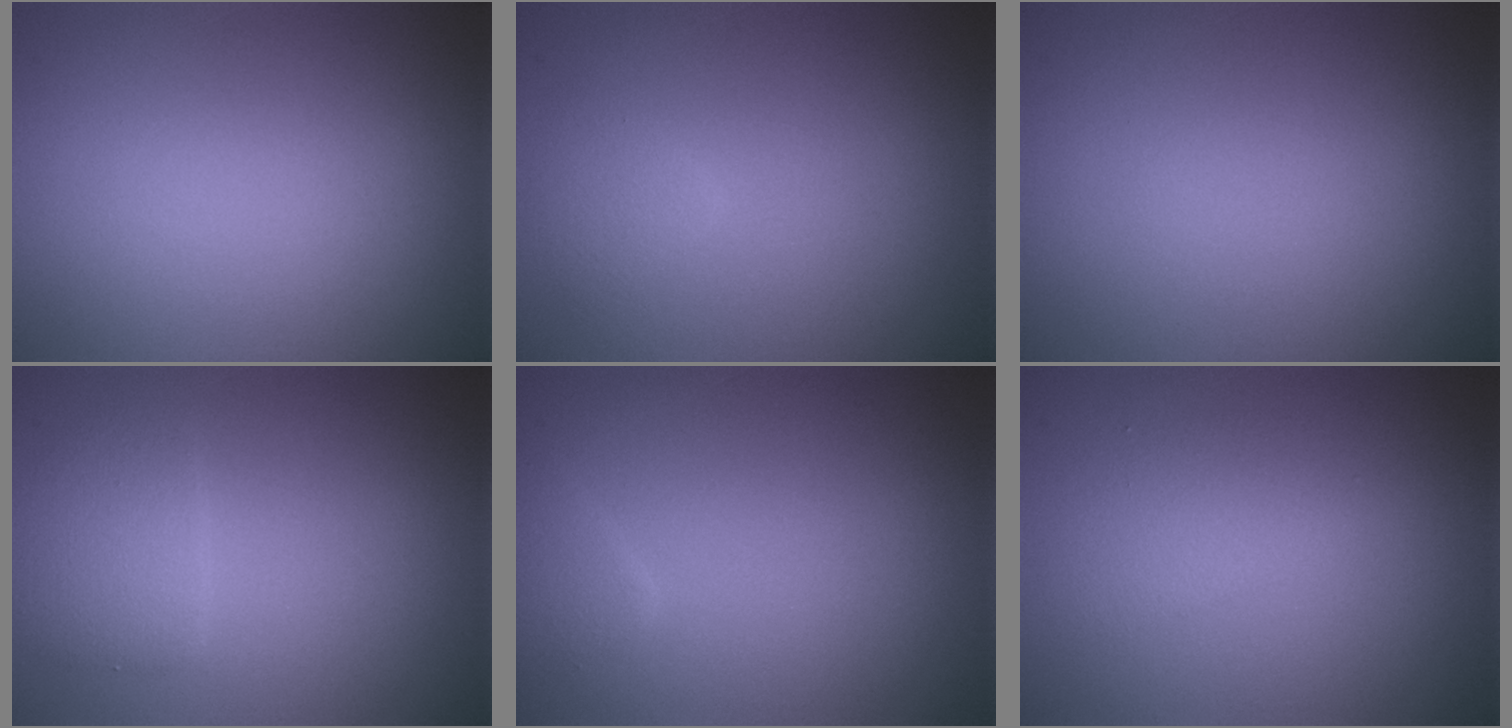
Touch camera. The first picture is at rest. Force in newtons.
{"total": 1.3, "press": 1.3, "slide": 0.1}
{"total": 0.0}
{"total": 2.3, "press": 2.3, "slide": 0.3}
{"total": 1.3, "press": 1.3, "slide": 0.1}
{"total": 2.1, "press": 2.1, "slide": 0.1}